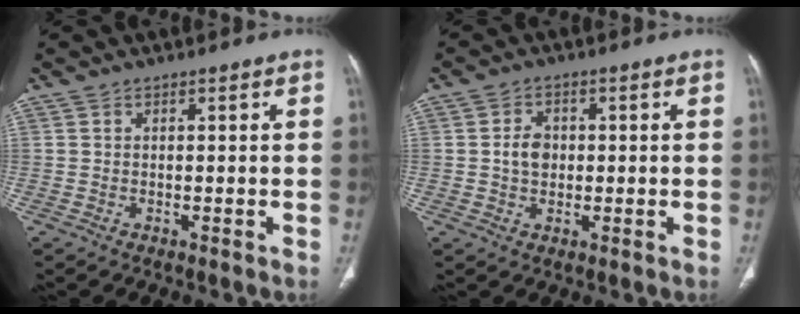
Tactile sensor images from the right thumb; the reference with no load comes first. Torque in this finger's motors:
{"motor_torque": [0.61, 1.34, 0.70, -0.51, 0.02]}